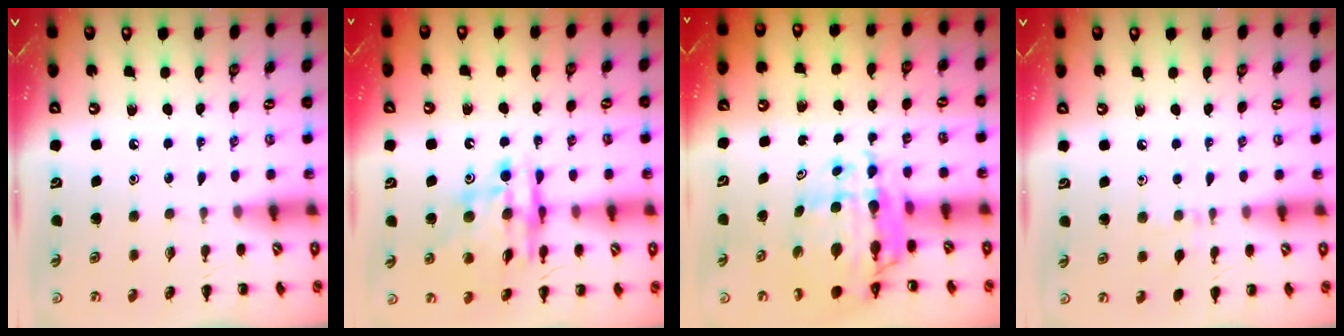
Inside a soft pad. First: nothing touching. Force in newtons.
{"total": 12.6, "press": 12.2, "slide": 3.3}
{"total": 10.8, "press": 10.3, "slide": 3.5}
{"total": 5.3, "press": 5.0, "slide": 1.8}